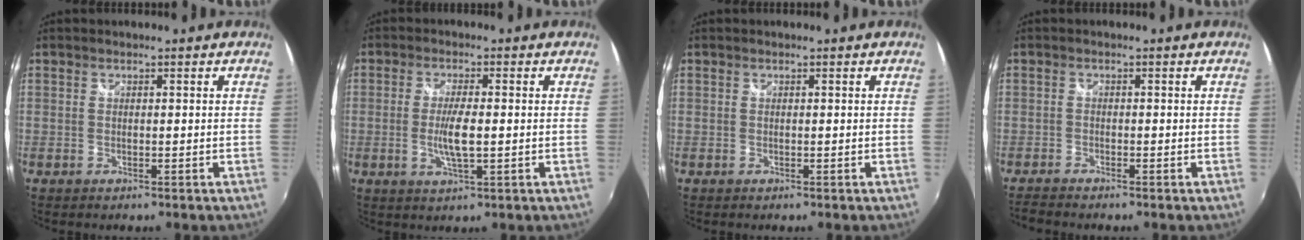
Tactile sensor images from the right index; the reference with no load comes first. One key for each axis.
{"total": 5.1, "fx": -0.7, "fy": 1.0, "fz": 5.0, "tx": -0.096, "ty": -0.007, "tz": -0.011}
{"total": 0.0}
{"total": 2.9, "fx": -2.7, "fy": 0.3, "fz": 0.9, "tx": -0.028, "ty": -0.017, "tz": -0.053}